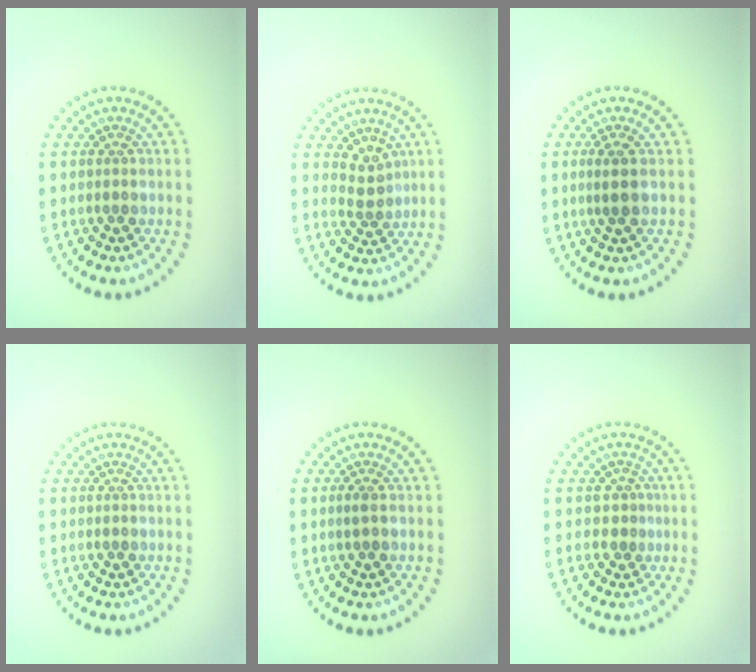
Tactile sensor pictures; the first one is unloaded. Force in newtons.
{"total": 2.0, "press": 1.5, "slide": 1.3}
{"total": 1.9, "press": 1.5, "slide": 1.1}
{"total": 0.0}
{"total": 0.8, "press": 0.7, "slide": 0.4}
{"total": 1.0, "press": 0.5, "slide": 0.8}